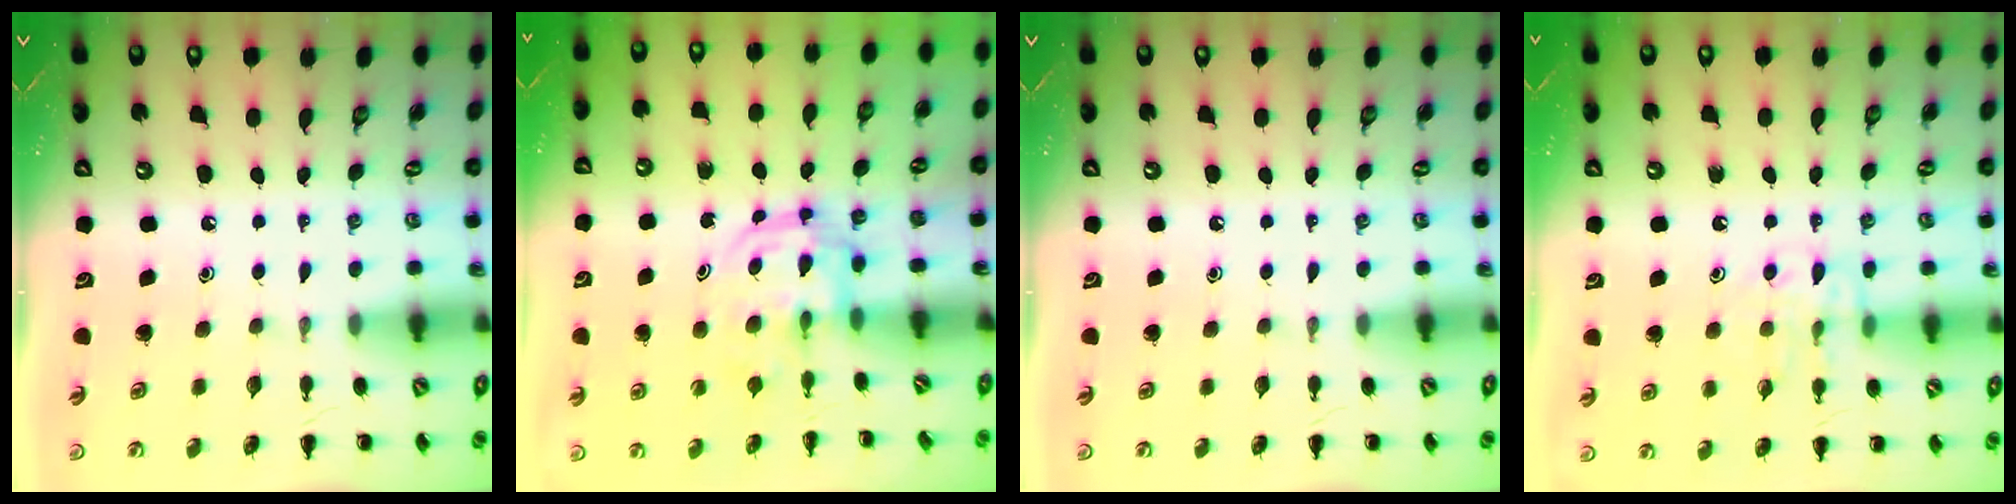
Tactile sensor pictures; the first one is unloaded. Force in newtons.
{"total": 3.3, "press": 3.2, "slide": 0.4}
{"total": 0.0}
{"total": 9.8, "press": 9.8, "slide": 1.2}